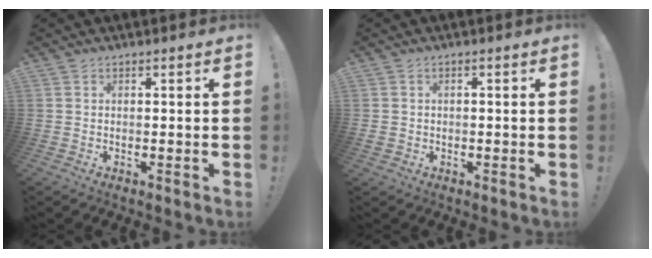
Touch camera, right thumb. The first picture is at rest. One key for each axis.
{"total": 1.5, "fx": -0.6, "fy": 1.3, "fz": 0.6, "tx": -0.012, "ty": 0.003, "tz": -0.010}